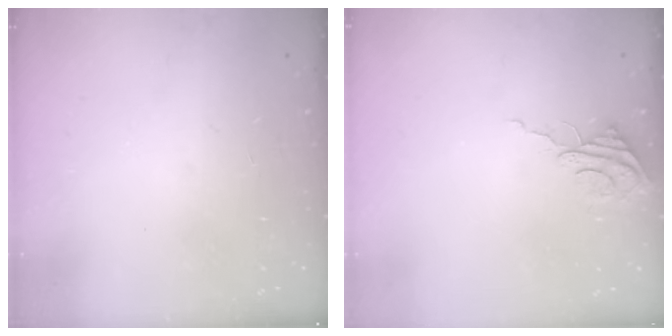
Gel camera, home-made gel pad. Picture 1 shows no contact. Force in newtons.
{"total": 5.5, "press": 5.5, "slide": 0.3}